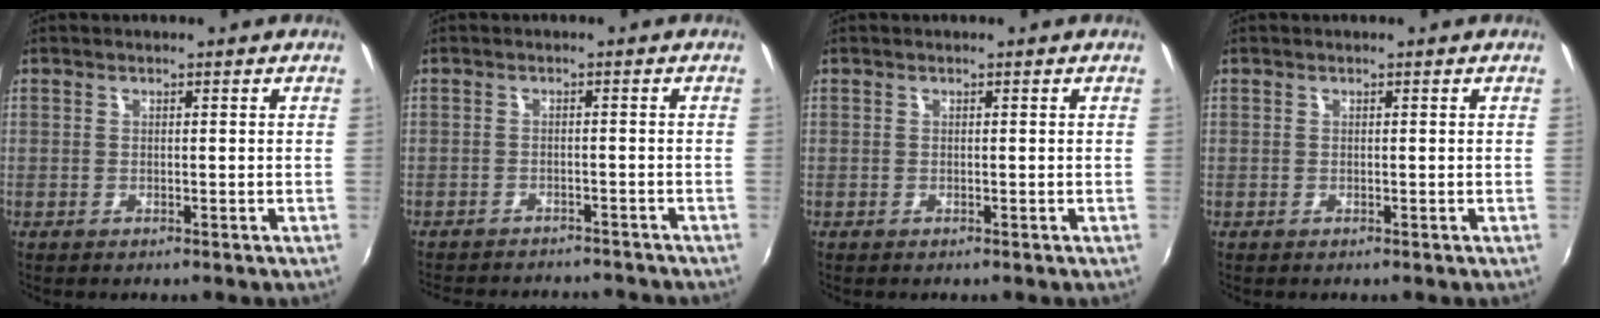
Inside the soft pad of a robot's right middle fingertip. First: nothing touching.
{"total": 11.1, "force": [-10.0, 2.8, 3.9], "torque": [-0.089, -0.012, -0.137]}
{"total": 0.0}
{"total": 0.0}